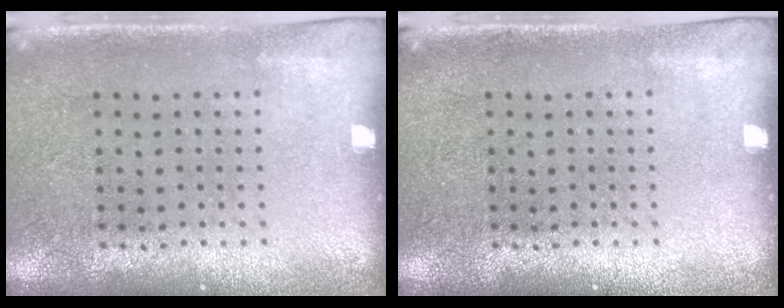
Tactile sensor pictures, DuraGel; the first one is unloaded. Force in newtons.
{"total": 0.0}